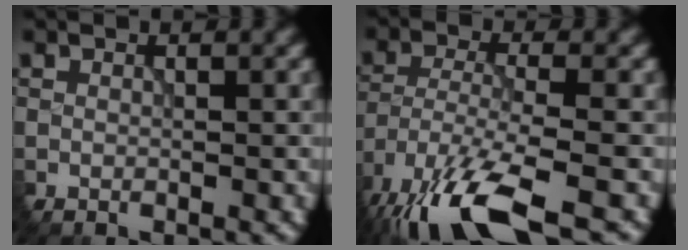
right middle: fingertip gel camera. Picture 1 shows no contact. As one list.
[{"total": 10.6, "force": [-7.9, 2.7, 6.6], "torque": [-0.148, -0.028, -0.141]}]